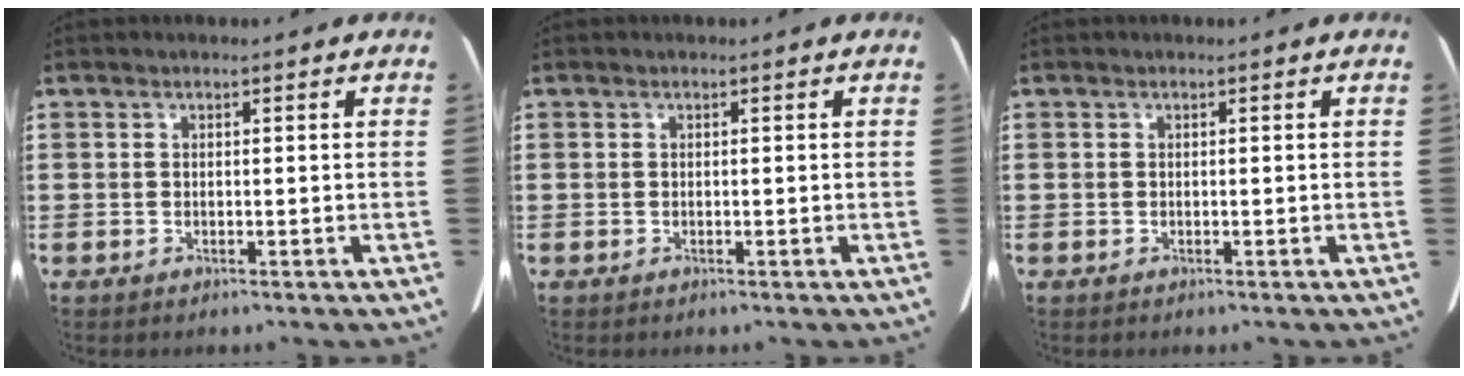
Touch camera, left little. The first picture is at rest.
{"total": 0.0}
{"total": 0.0}